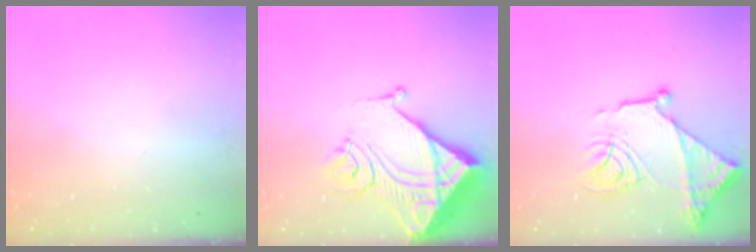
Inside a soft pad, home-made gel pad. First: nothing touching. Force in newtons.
{"total": 14.2, "press": 14.1, "slide": 1.8}
{"total": 18.2, "press": 18.2, "slide": 1.1}